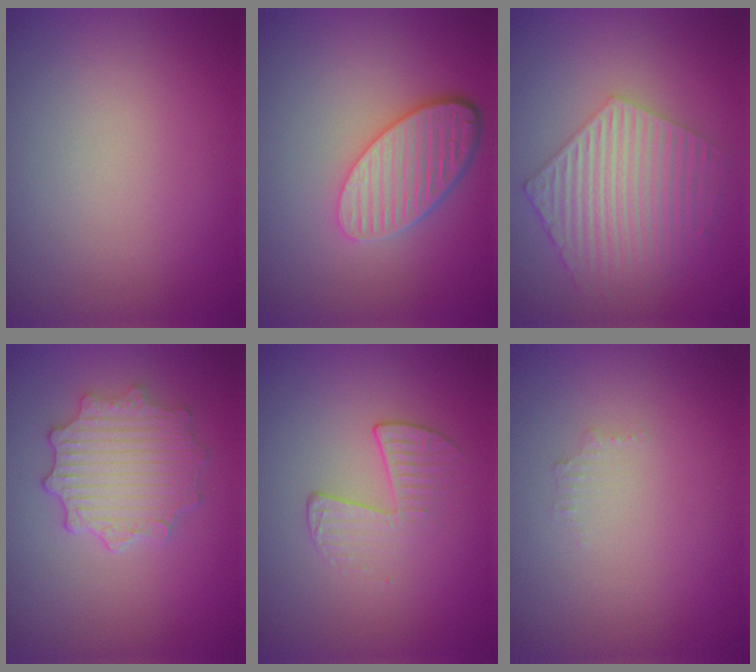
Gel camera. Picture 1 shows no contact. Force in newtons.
{"total": 5.3, "press": 3.9, "slide": 3.6}
{"total": 6.0, "press": 4.5, "slide": 4.0}
{"total": 4.8, "press": 4.0, "slide": 2.7}
{"total": 2.1, "press": 1.0, "slide": 1.8}
{"total": 0.9, "press": 0.8, "slide": 0.1}